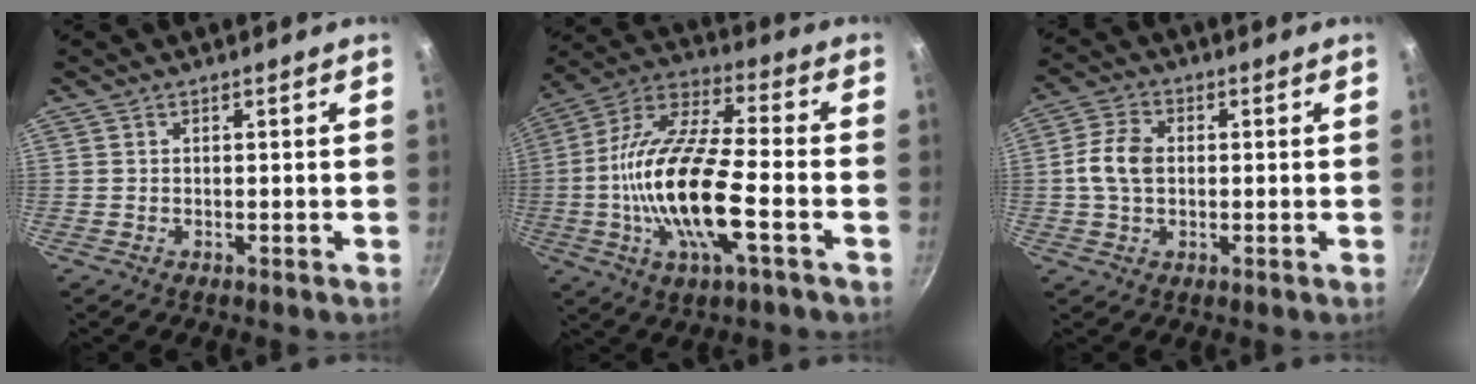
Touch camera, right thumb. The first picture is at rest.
{"total": 20.2, "force": [-4.4, 6.7, 18.5], "torque": [-0.362, 0.030, -0.100]}
{"total": 7.0, "force": [0.1, 4.9, 5.0], "torque": [-0.092, 0.016, -0.005]}